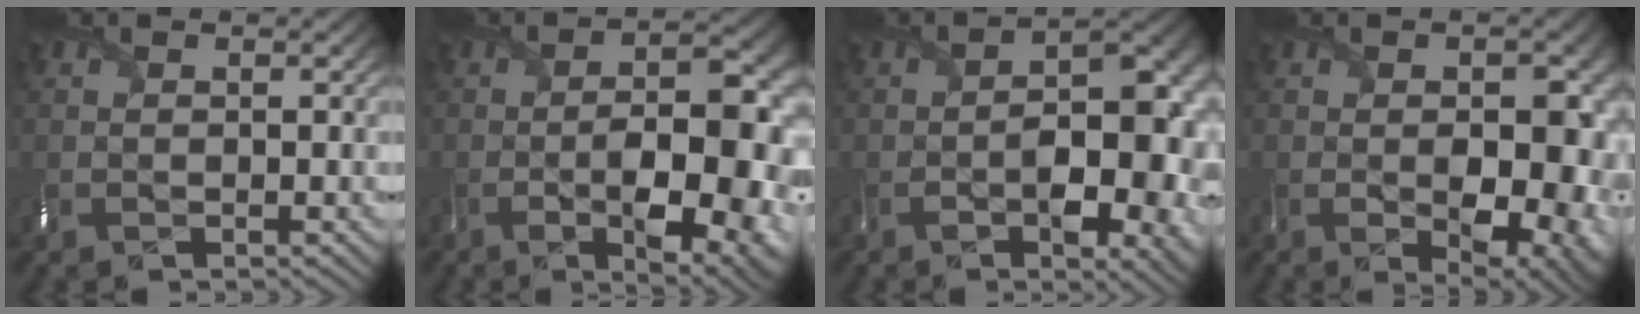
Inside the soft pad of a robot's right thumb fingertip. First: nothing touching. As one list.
[{"total": 12.5, "force": [-3.8, 4.9, 10.9], "torque": [-0.150, -0.009, -0.057]}, {"total": 12.0, "force": [-3.3, 5.9, 9.8], "torque": [-0.131, -0.013, -0.049]}, {"total": 11.0, "force": [-2.1, 6.2, 8.8], "torque": [-0.109, -0.022, -0.025]}]